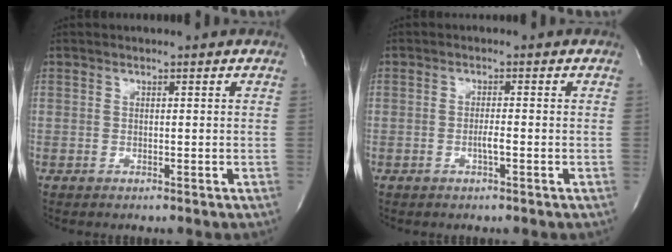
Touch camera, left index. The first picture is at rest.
{"total": 1.5, "force": [-0.7, 0.0, 1.3], "torque": [-0.026, -0.004, -0.014]}